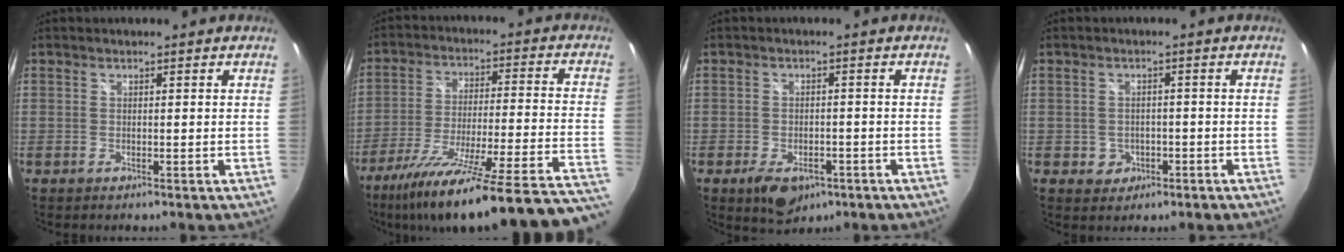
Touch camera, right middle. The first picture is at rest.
{"total": 34.9, "force": [-29.7, 1.5, 18.3], "torque": [-0.244, -0.098, -0.432]}
{"total": 7.3, "force": [-4.0, 4.2, 4.5], "torque": [-0.086, -0.011, -0.056]}
{"total": 4.4, "force": [-1.7, 4.0, 1.0], "torque": [-0.030, 0.007, -0.016]}